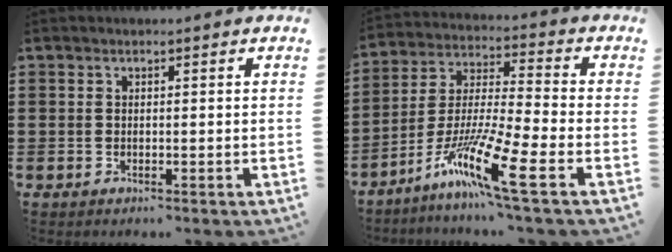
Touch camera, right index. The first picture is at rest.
{"total": 12.2, "force": [-7.1, 0.9, 9.9], "torque": [-0.212, -0.007, -0.141]}